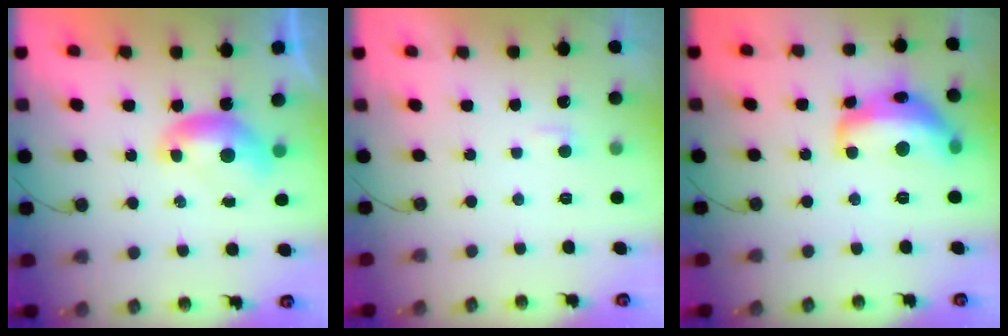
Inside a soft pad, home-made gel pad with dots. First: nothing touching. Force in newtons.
{"total": 3.1, "press": 3.1, "slide": 0.2}
{"total": 10.1, "press": 10.1, "slide": 0.9}